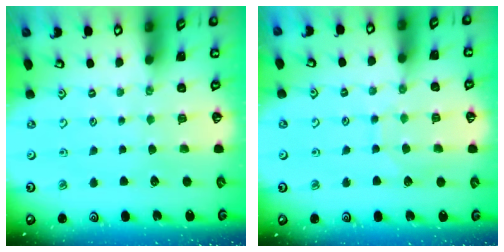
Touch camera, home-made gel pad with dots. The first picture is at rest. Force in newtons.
{"total": 5.8, "press": 5.8, "slide": 0.4}